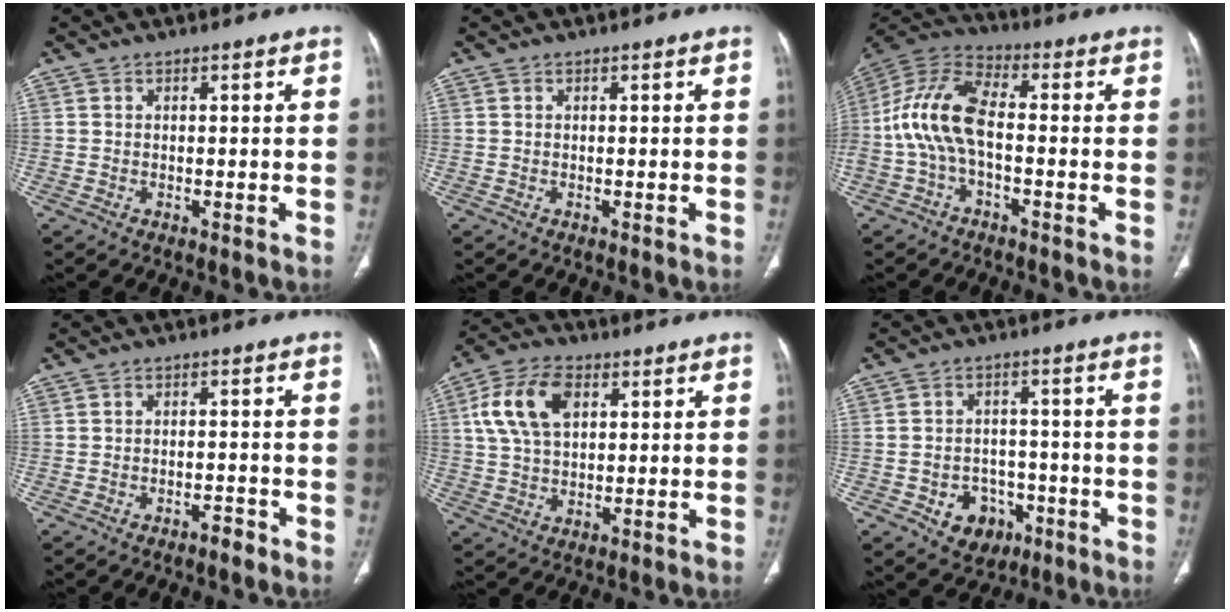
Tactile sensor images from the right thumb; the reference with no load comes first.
{"total": 0.0}
{"total": 13.2, "force": [-1.7, 6.4, 11.4], "torque": [-0.248, 0.036, -0.041]}
{"total": 2.0, "force": [-1.6, 0.6, 0.9], "torque": [-0.015, 0.014, -0.026]}
{"total": 11.6, "force": [3.5, 7.0, 8.5], "torque": [-0.162, 0.009, 0.064]}
{"total": 7.8, "force": [-3.4, 6.3, 3.2], "torque": [-0.019, 0.032, -0.040]}